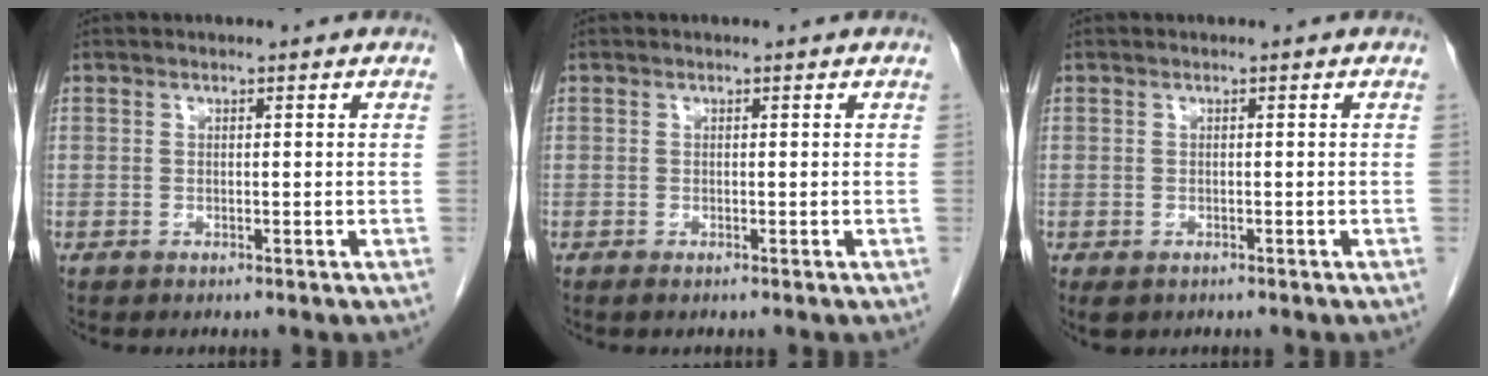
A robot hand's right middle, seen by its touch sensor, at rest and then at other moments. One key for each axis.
{"total": 0.0}
{"total": 1.7, "fx": -1.0, "fy": 1.1, "fz": 0.7, "tx": -0.011, "ty": -0.002, "tz": -0.006}